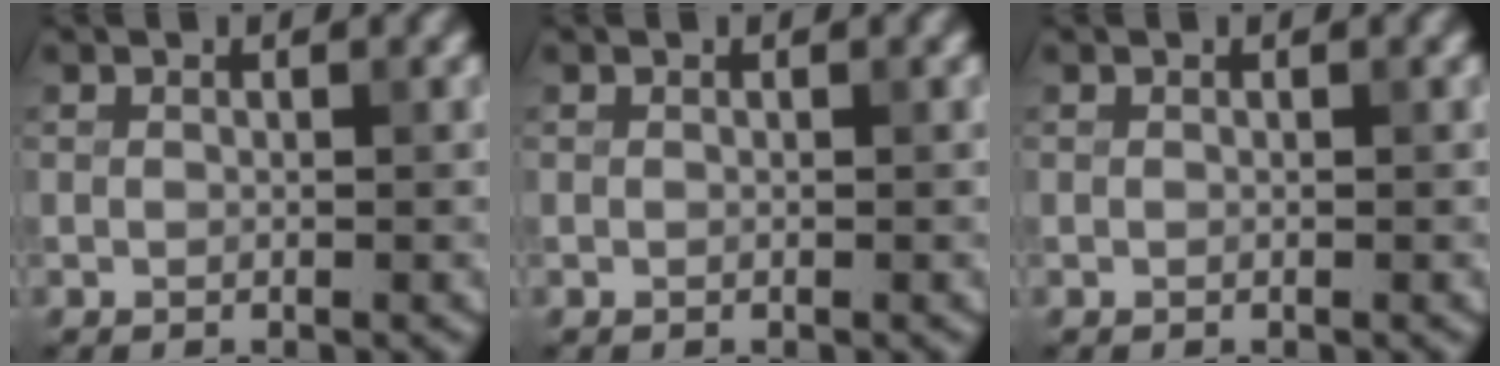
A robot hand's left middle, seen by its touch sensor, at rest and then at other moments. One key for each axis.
{"total": 0.0}
{"total": 0.0}